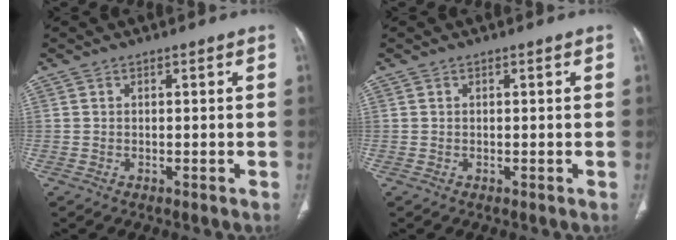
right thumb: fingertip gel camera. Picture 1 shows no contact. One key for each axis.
{"total": 0.0}